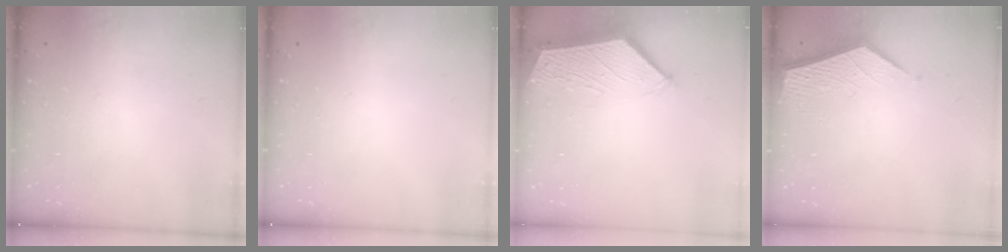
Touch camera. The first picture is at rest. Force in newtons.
{"total": 0.0}
{"total": 3.8, "press": 3.7, "slide": 0.6}
{"total": 3.6, "press": 3.6, "slide": 0.4}